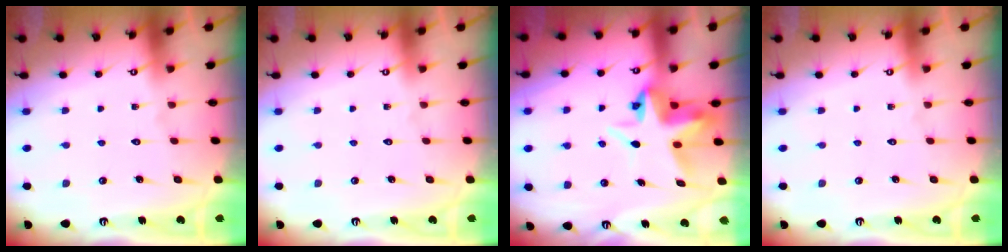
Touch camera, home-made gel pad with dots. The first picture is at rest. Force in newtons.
{"total": 0.0}
{"total": 7.3, "press": 7.1, "slide": 1.7}
{"total": 0.0}